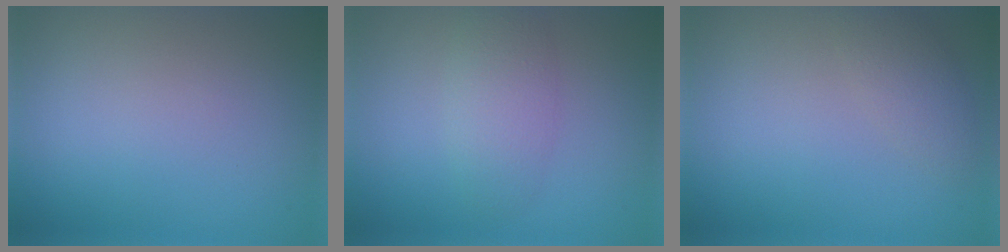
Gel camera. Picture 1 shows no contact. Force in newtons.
{"total": 2.8, "press": 2.8, "slide": 0.2}
{"total": 1.9, "press": 1.9, "slide": 0.2}